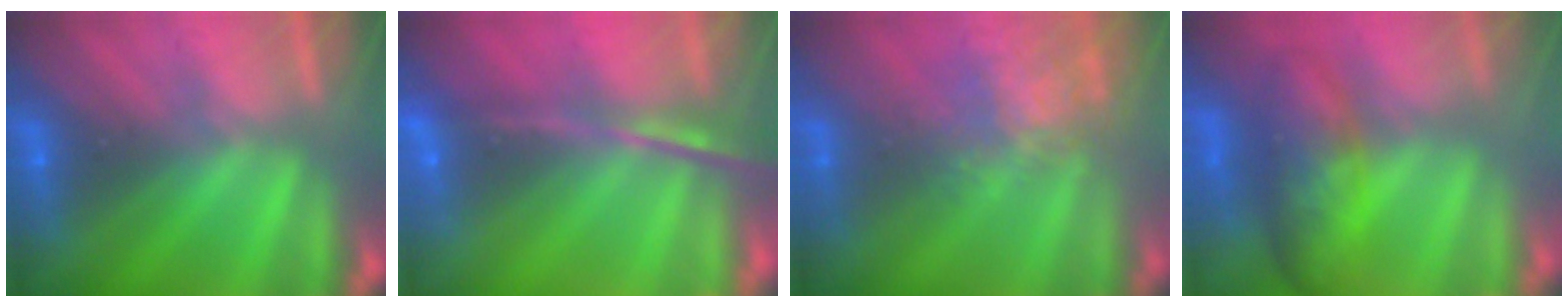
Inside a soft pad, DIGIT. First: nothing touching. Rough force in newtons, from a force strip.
{"total": 9.6}
{"total": 3.6}
{"total": 7.9}